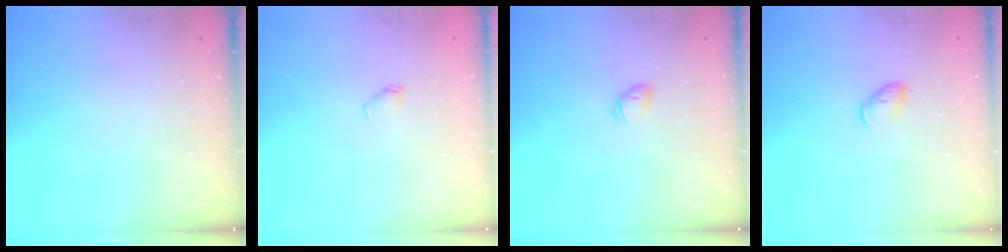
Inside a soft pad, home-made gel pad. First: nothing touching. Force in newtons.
{"total": 3.8, "press": 3.7, "slide": 0.8}
{"total": 3.2, "press": 3.1, "slide": 0.8}
{"total": 4.7, "press": 4.6, "slide": 0.9}